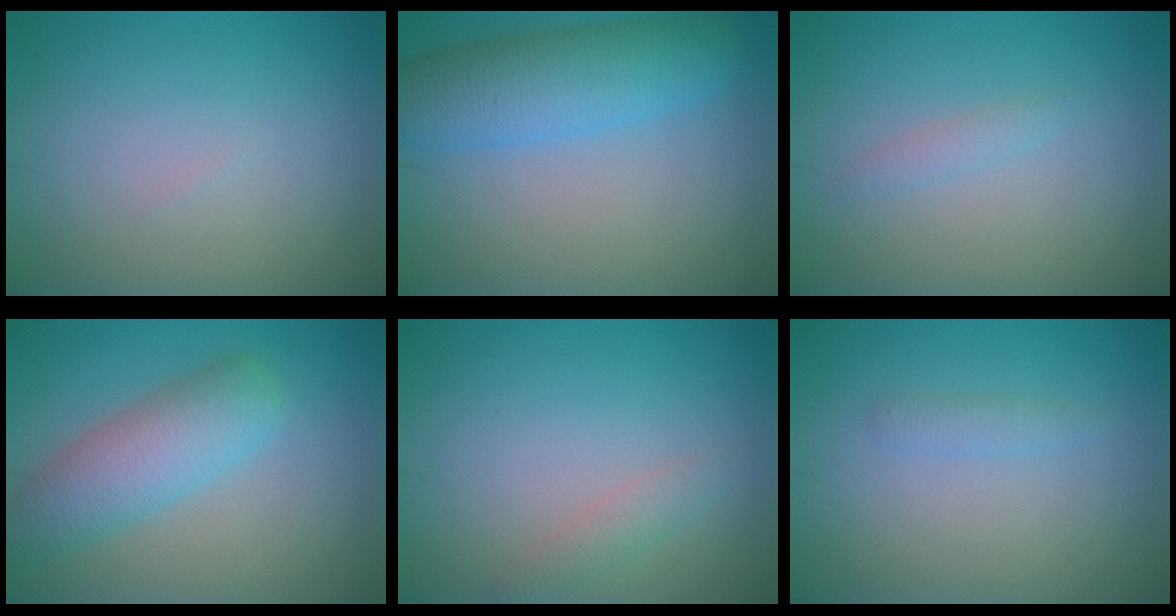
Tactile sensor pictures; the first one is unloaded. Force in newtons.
{"total": 6.3, "press": 6.3, "slide": 0.4}
{"total": 0.9, "press": 0.9, "slide": 0.1}
{"total": 5.3, "press": 5.3, "slide": 0.2}
{"total": 1.4, "press": 1.4, "slide": 0.0}
{"total": 0.9, "press": 0.9, "slide": 0.0}